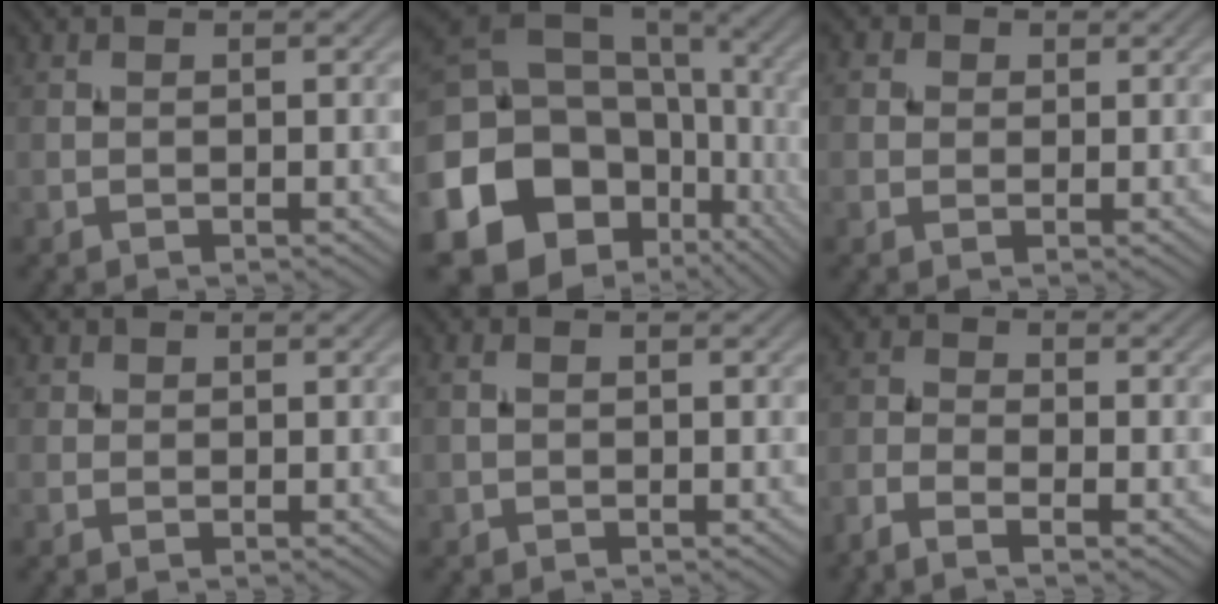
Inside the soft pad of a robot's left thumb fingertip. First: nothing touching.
{"total": 20.1, "force": [-5.6, 16.0, 10.8], "torque": [-0.278, -0.028, -0.082]}
{"total": 2.0, "force": [0.6, 1.8, 0.7], "torque": [-0.016, 0.003, 0.001]}
{"total": 1.2, "force": [0.7, 1.0, 0.3], "torque": [-0.002, -0.001, 0.011]}
{"total": 1.2, "force": [0.2, 0.8, 0.9], "torque": [-0.023, 0.005, 0.001]}
{"total": 3.5, "force": [-2.6, 1.0, 2.2], "torque": [-0.051, -0.008, -0.062]}